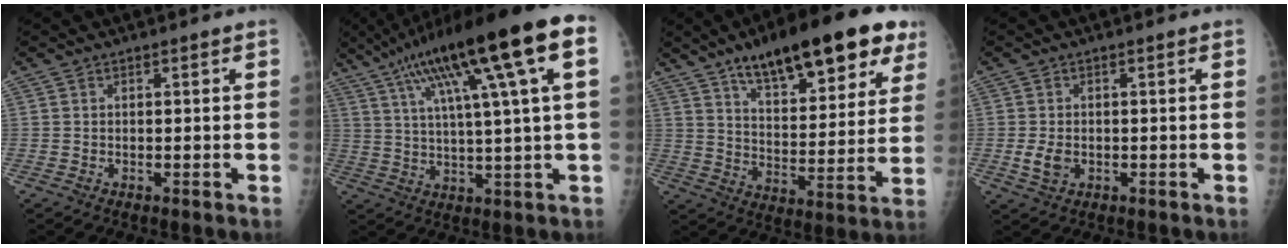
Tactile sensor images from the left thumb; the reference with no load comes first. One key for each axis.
{"total": 21.6, "fx": 9.1, "fy": 2.6, "fz": 19.5, "tx": -0.322, "ty": 0.012, "tz": 0.143}
{"total": 23.6, "fx": 14.4, "fy": 8.5, "fz": 16.7, "tx": -0.203, "ty": -0.037, "tz": 0.216}
{"total": 3.2, "fx": -0.6, "fy": 2.3, "fz": 2.3, "tx": -0.043, "ty": -0.003, "tz": -0.008}